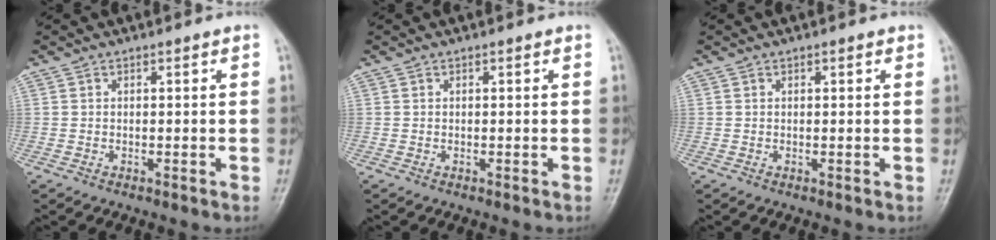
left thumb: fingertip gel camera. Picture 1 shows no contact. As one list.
[{"total": 0.0}, {"total": 0.7, "force": [0.3, 0.3, 0.5], "torque": [-0.006, 0.000, 0.003]}]